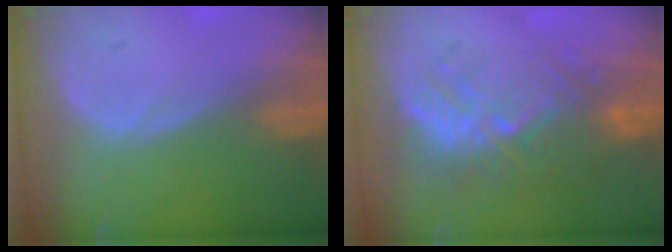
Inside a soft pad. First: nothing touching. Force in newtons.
{"total": 9.5, "press": 9.0, "slide": 3.0}